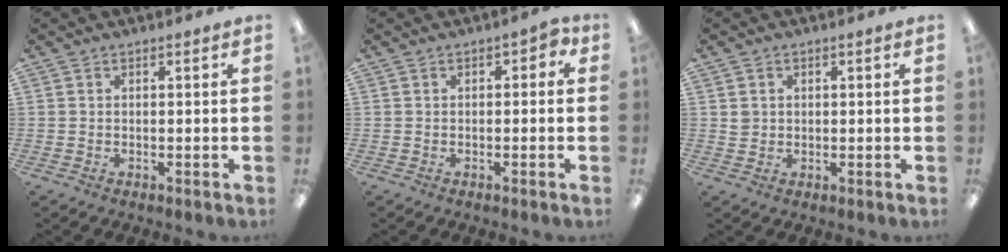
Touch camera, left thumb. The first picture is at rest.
{"total": 2.1, "force": [-0.6, 1.5, 1.4], "torque": [-0.018, 0.004, -0.014]}
{"total": 1.8, "force": [0.4, 1.7, 0.6], "torque": [-0.013, 0.003, 0.007]}